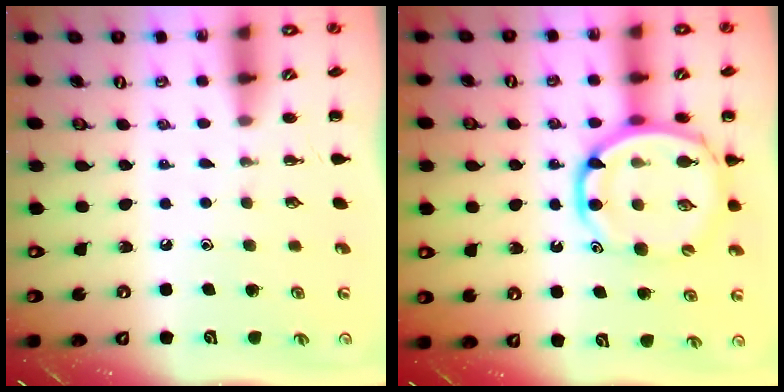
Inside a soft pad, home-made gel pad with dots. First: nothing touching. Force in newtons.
{"total": 14.6, "press": 14.1, "slide": 3.9}